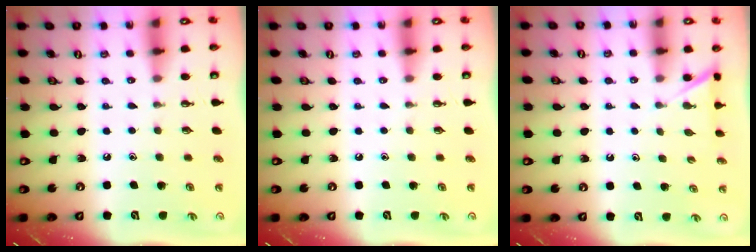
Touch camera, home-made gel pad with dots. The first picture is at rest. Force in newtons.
{"total": 0.0}
{"total": 3.3, "press": 3.3, "slide": 0.4}